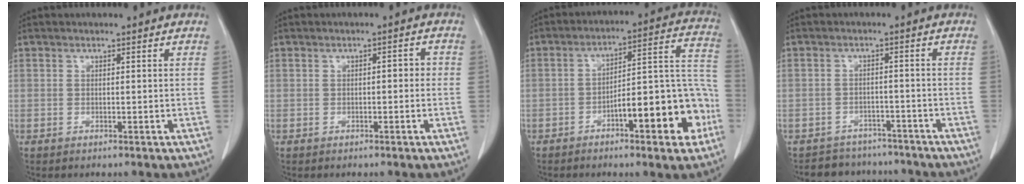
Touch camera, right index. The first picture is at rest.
{"total": 1.8, "force": [-0.2, 0.8, 1.6], "torque": [-0.022, 0.009, -0.001]}
{"total": 15.3, "force": [-6.3, 3.5, 13.5], "torque": [-0.178, 0.040, -0.085]}
{"total": 7.5, "force": [-6.7, 3.4, 0.0], "torque": [0.010, 0.018, -0.085]}